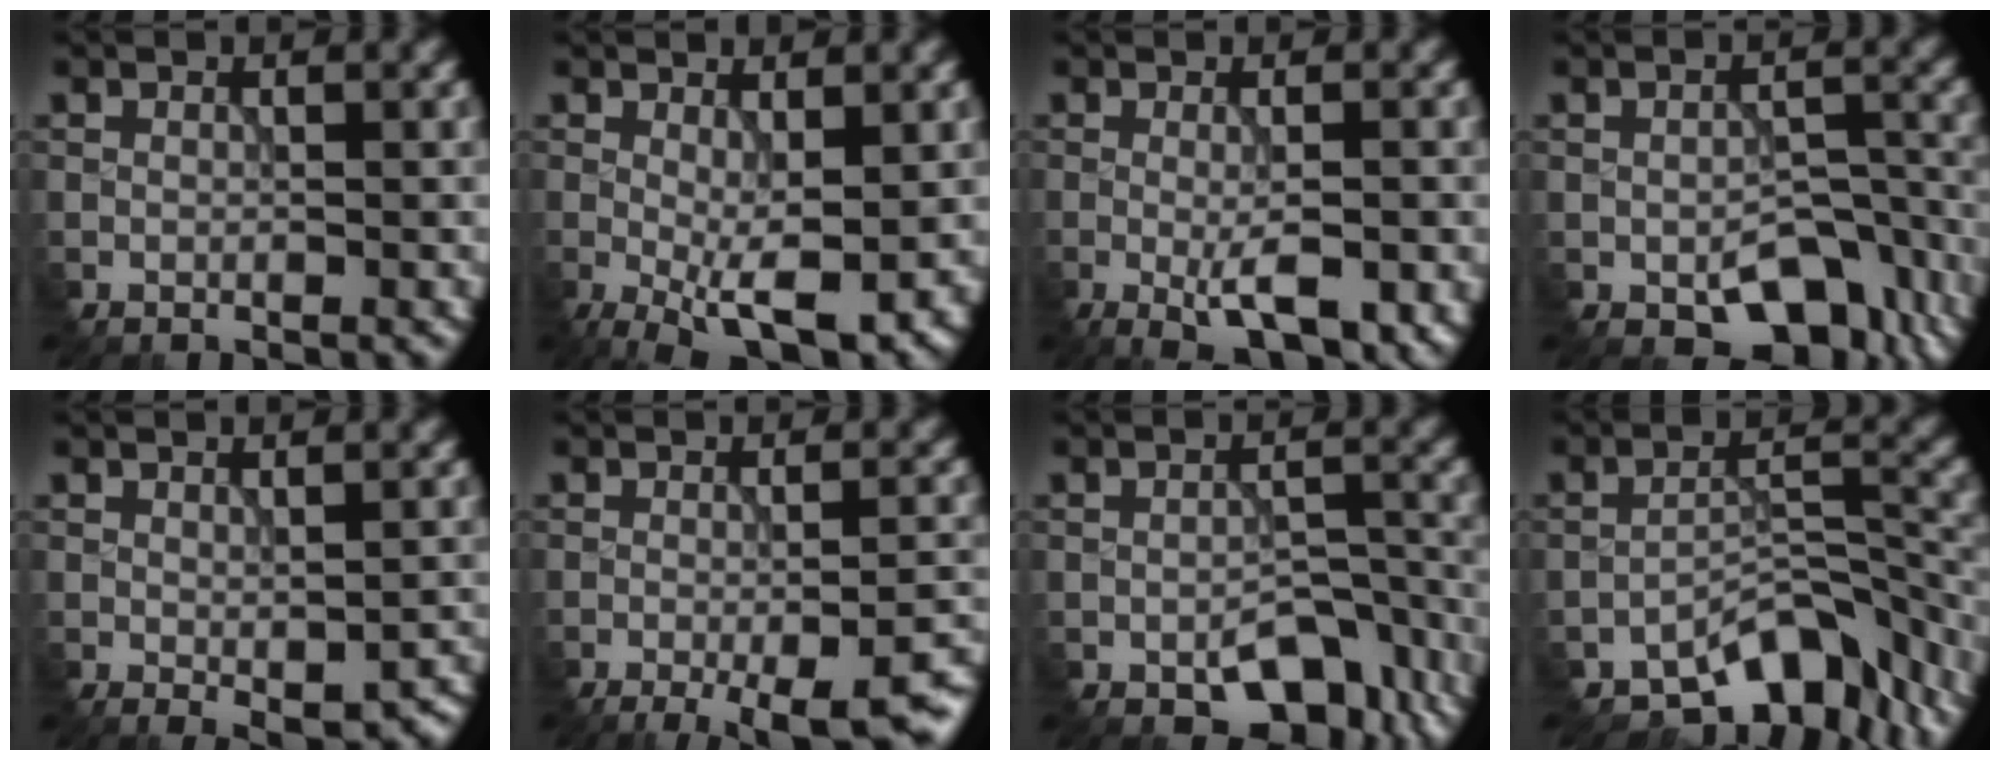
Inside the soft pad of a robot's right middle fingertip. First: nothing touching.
{"total": 7.1, "force": [-1.5, 2.7, 6.4], "torque": [-0.110, -0.025, -0.009]}
{"total": 5.0, "force": [-1.5, 1.4, 4.5], "torque": [-0.076, -0.010, -0.020]}
{"total": 6.7, "force": [-3.7, 3.8, 4.1], "torque": [-0.055, -0.020, -0.042]}
{"total": 3.1, "force": [-0.9, 1.4, 2.6], "torque": [-0.038, -0.013, -0.004]}
{"total": 8.5, "force": [-4.5, 2.5, 6.8], "torque": [-0.093, -0.014, -0.055]}
{"total": 6.2, "force": [-3.9, 3.2, 3.5], "torque": [-0.043, -0.012, -0.050]}
{"total": 7.7, "force": [-6.0, 3.1, 3.6], "torque": [-0.040, -0.004, -0.103]}